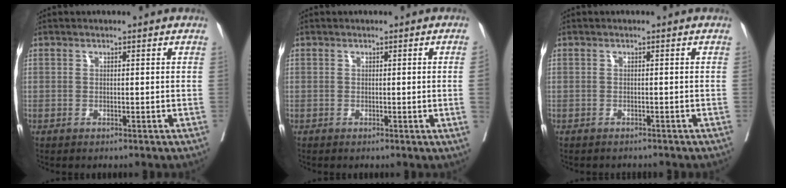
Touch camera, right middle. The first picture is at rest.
{"total": 2.3, "force": [-0.1, -0.9, 2.2], "torque": [-0.034, -0.004, 0.002]}
{"total": 2.5, "force": [-2.3, 1.0, 0.4], "torque": [-0.007, -0.006, -0.036]}